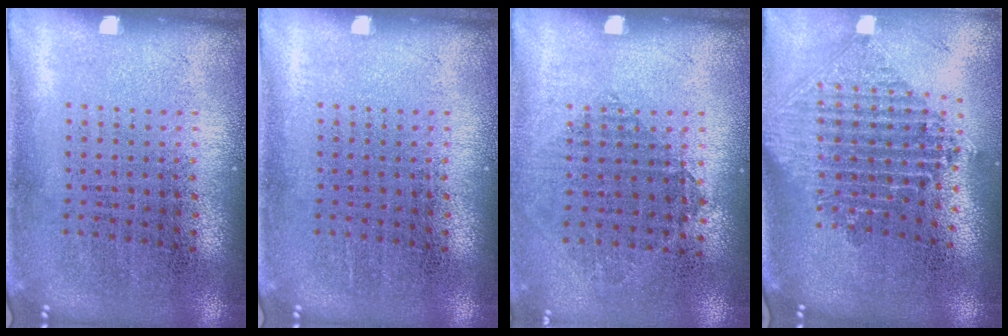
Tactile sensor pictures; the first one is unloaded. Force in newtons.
{"total": 0.0}
{"total": 0.9, "press": 0.8, "slide": 0.3}
{"total": 2.4, "press": 1.9, "slide": 1.5}